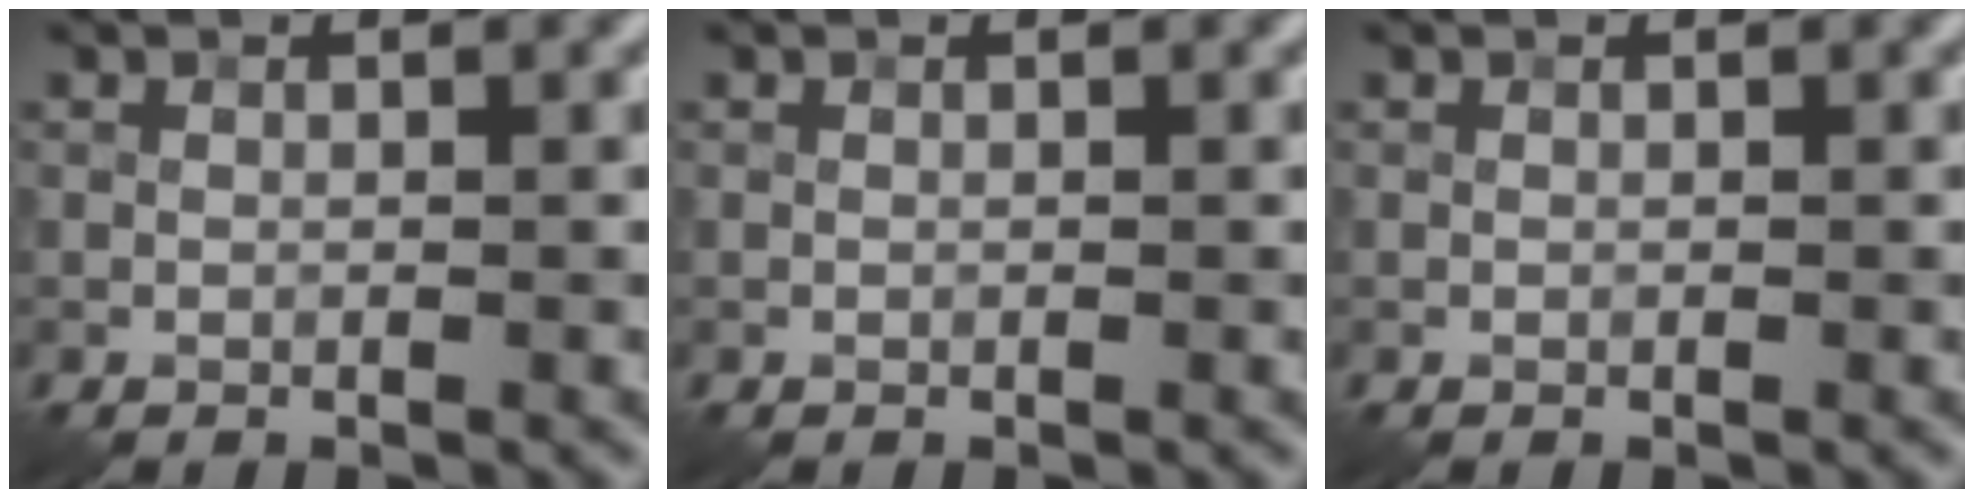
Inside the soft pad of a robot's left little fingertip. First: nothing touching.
{"total": 0.0}
{"total": 0.0}